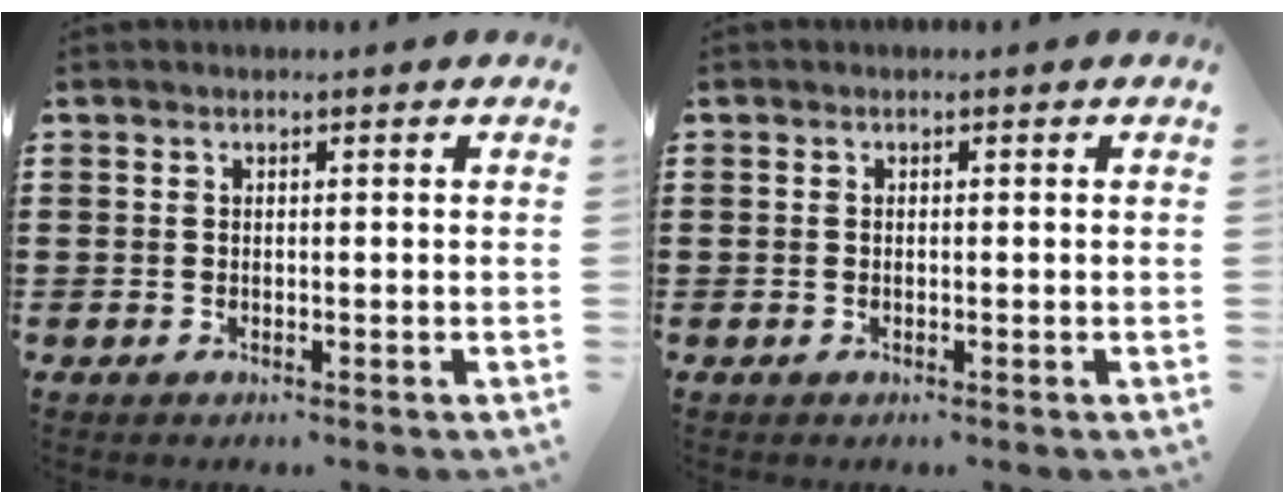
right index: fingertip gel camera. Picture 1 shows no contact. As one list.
[{"total": 0.0}]